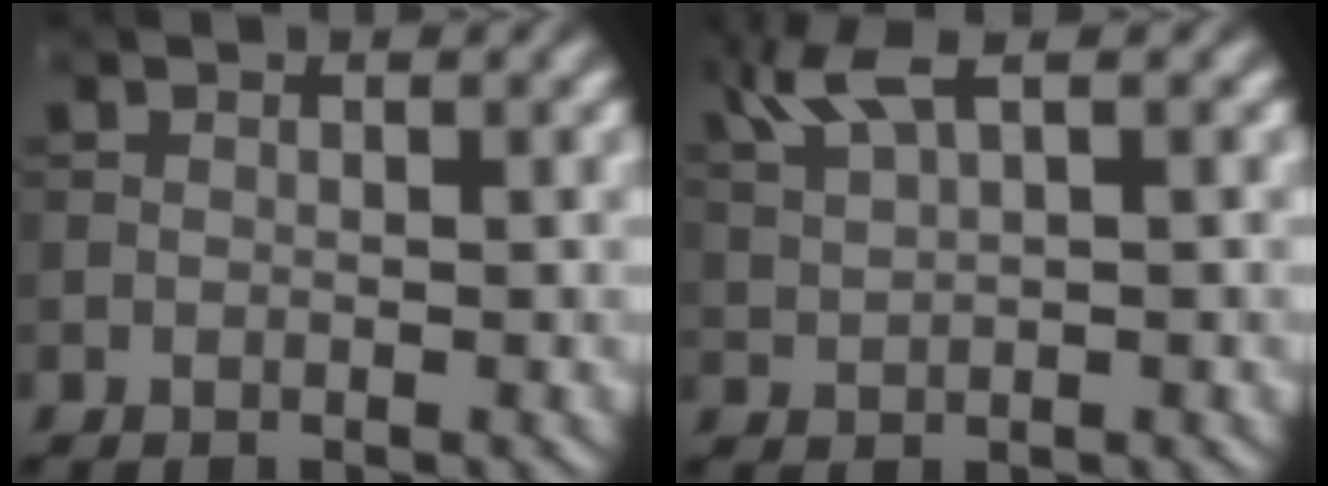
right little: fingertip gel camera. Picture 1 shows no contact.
{"total": 3.8, "force": [2.3, 0.8, 2.9], "torque": [-0.071, 0.013, 0.052]}